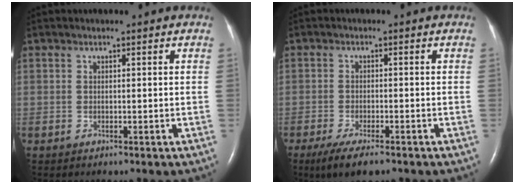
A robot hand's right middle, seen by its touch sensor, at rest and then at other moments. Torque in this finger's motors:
{"motor_torque": [0.98, -0.95, 0.21, 0.07]}